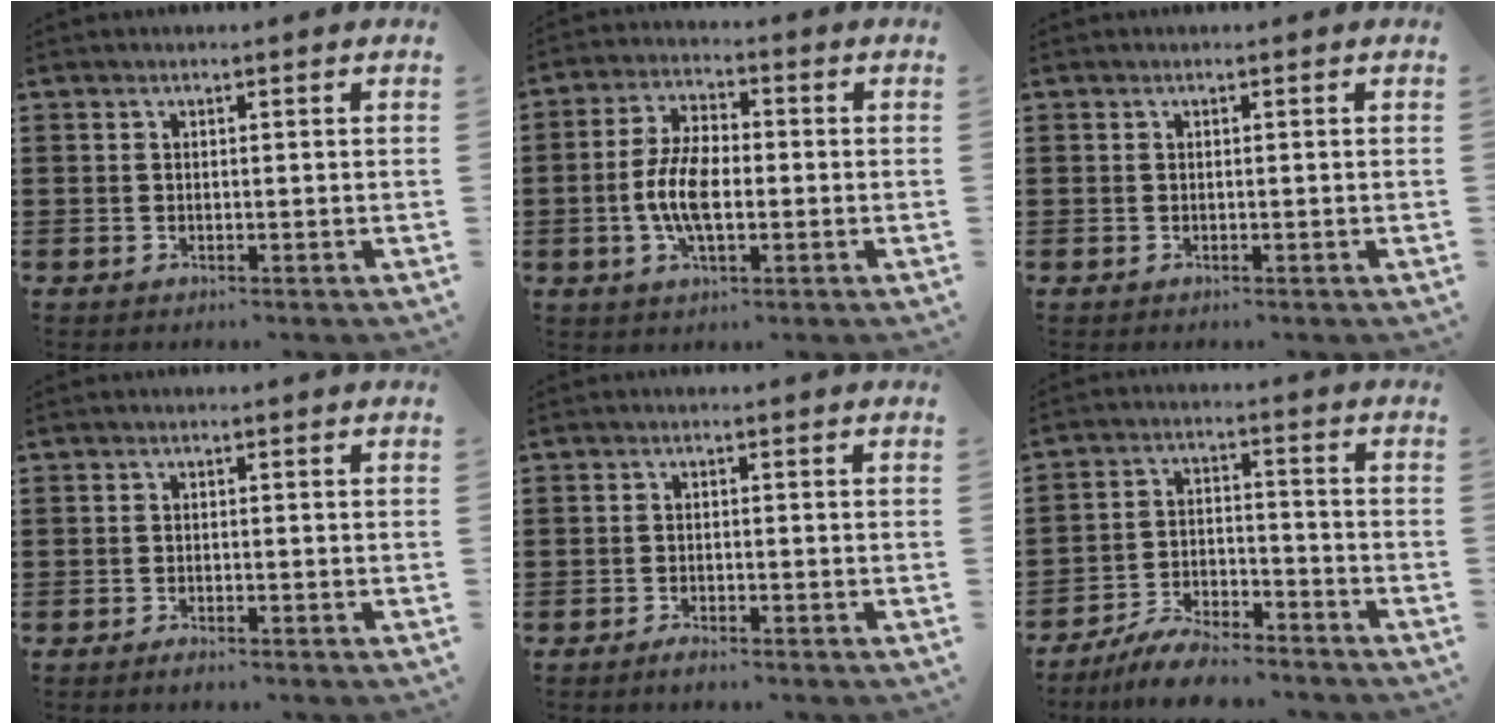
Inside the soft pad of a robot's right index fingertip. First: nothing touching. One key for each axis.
{"total": 7.5, "fx": -1.3, "fy": 3.5, "fz": 6.5, "tx": -0.150, "ty": -0.003, "tz": -0.031}
{"total": 0.0}
{"total": 0.8, "fx": -0.7, "fy": -0.1, "fz": 0.3, "tx": -0.011, "ty": -0.007, "tz": -0.013}
{"total": 1.2, "fx": -1.1, "fy": -0.1, "fz": 0.4, "tx": -0.011, "ty": -0.005, "tz": -0.020}
{"total": 6.6, "fx": -6.3, "fy": 0.9, "fz": 1.9, "tx": -0.041, "ty": 0.006, "tz": -0.119}